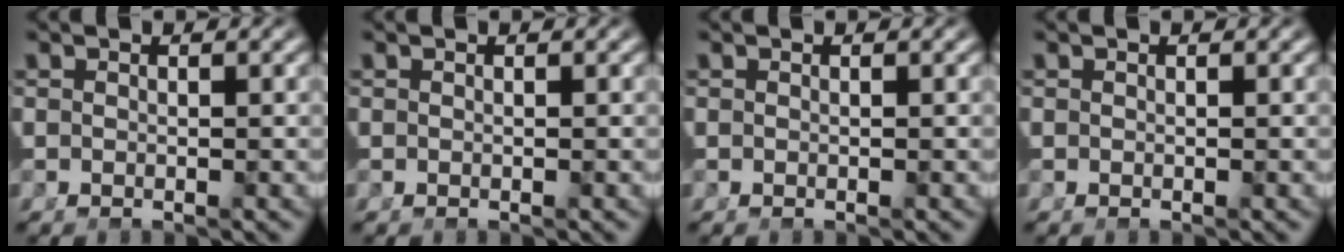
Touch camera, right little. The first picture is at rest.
{"total": 0.0}
{"total": 0.0}
{"total": 0.0}